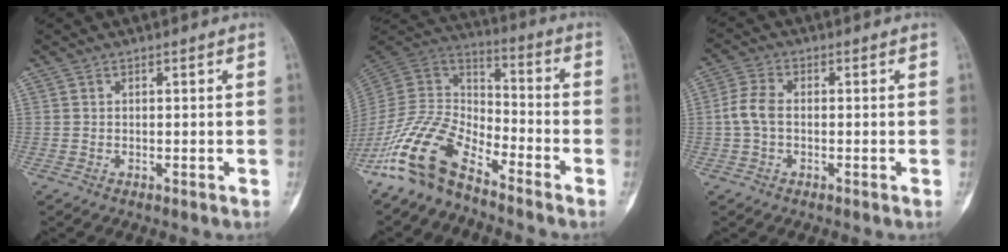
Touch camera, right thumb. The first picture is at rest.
{"total": 13.9, "force": [-10.4, 5.5, 7.4], "torque": [-0.140, 0.082, -0.213]}
{"total": 4.7, "force": [-0.4, 2.9, 3.7], "torque": [-0.083, 0.012, -0.016]}